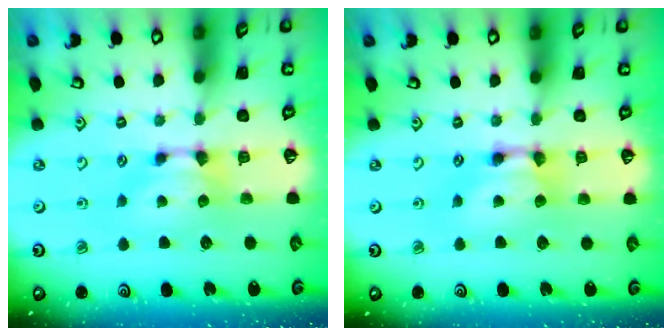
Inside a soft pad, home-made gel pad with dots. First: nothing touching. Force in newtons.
{"total": 2.1, "press": 2.1, "slide": 0.1}